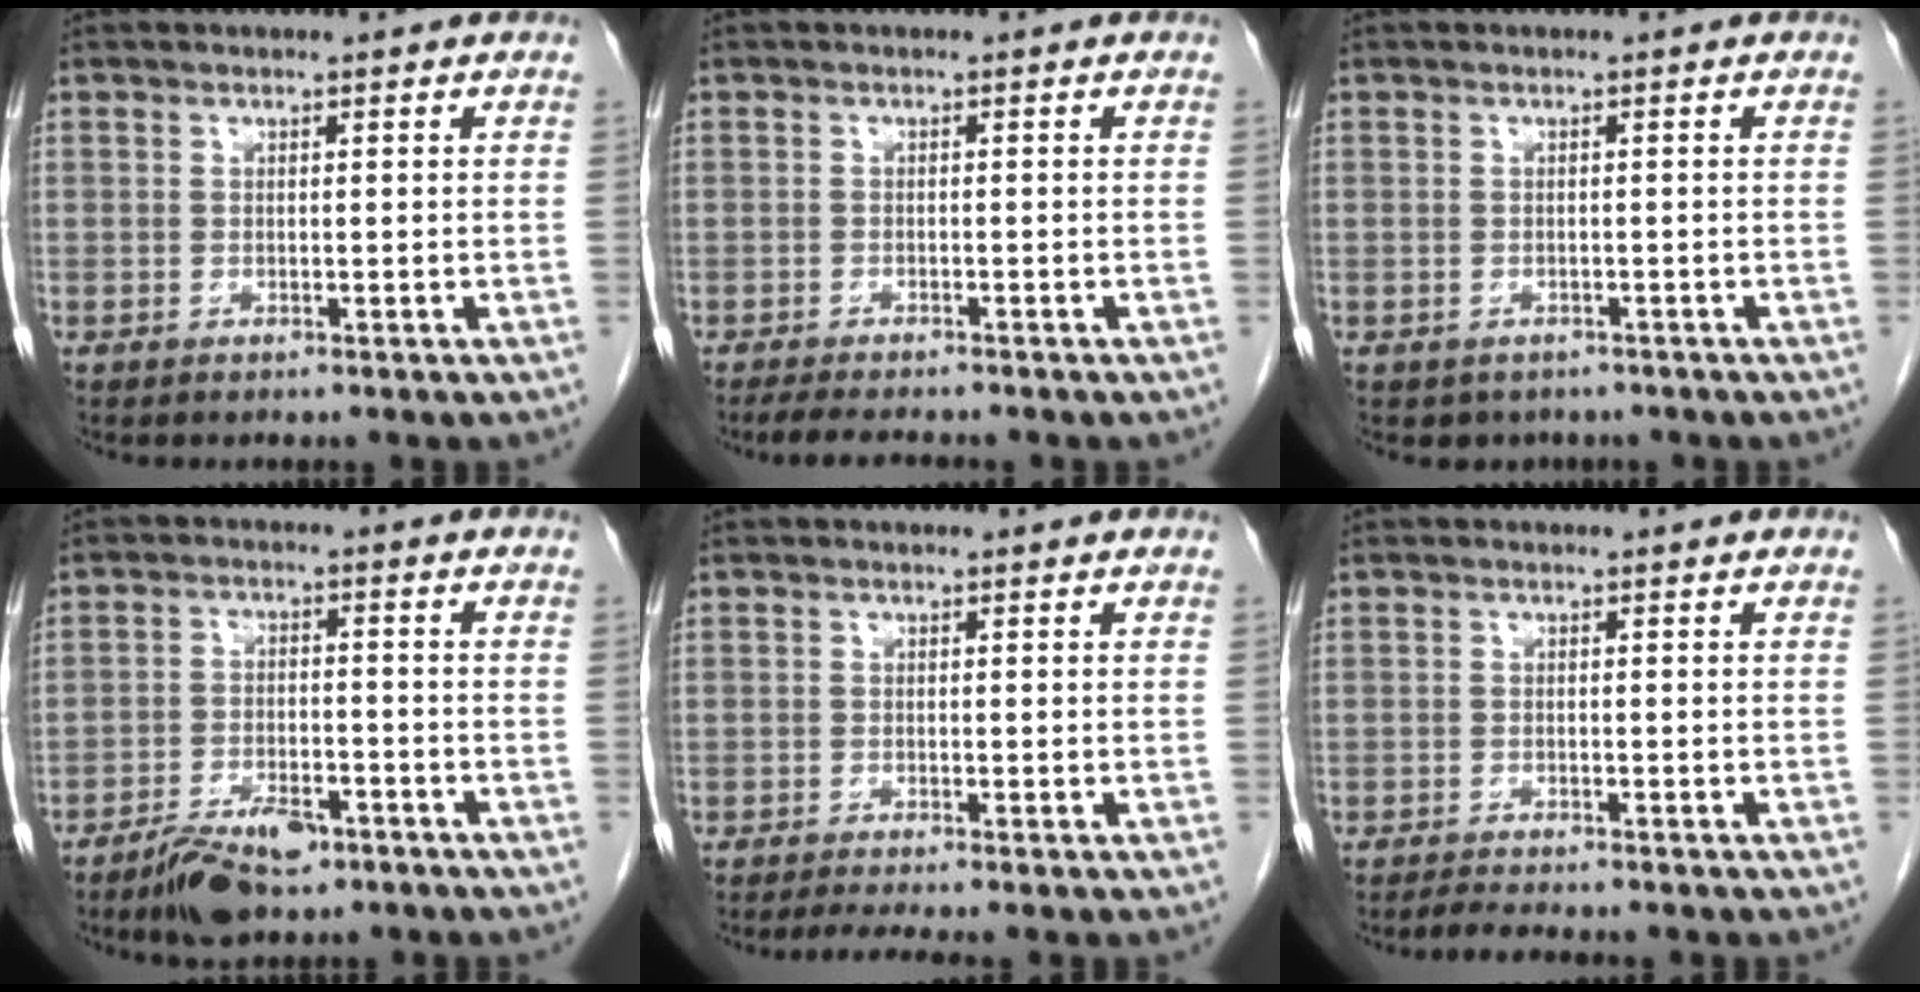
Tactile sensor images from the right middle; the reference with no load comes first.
{"total": 4.4, "force": [-3.9, 0.5, 1.9], "torque": [-0.034, -0.015, -0.061]}
{"total": 2.6, "force": [-1.8, 1.7, 0.5], "torque": [-0.009, 0.002, -0.021]}
{"total": 6.9, "force": [-4.9, 2.4, 4.2], "torque": [-0.079, -0.004, -0.081]}
{"total": 2.4, "force": [-1.9, -0.5, 1.4], "torque": [-0.031, -0.010, -0.037]}
{"total": 2.5, "force": [-2.3, -0.2, 1.0], "torque": [-0.027, -0.012, -0.038]}